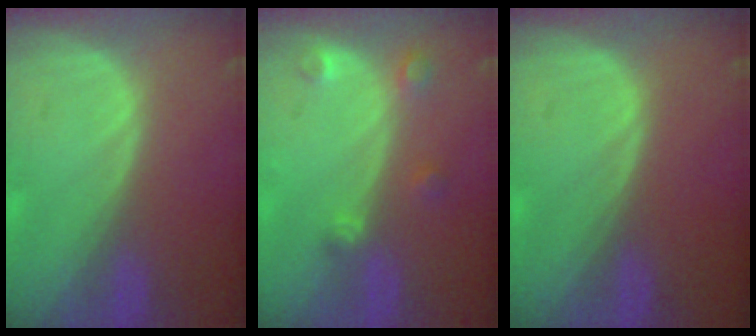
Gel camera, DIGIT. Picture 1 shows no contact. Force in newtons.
{"total": 2.7, "press": 2.7, "slide": 0.3}
{"total": 0.0}